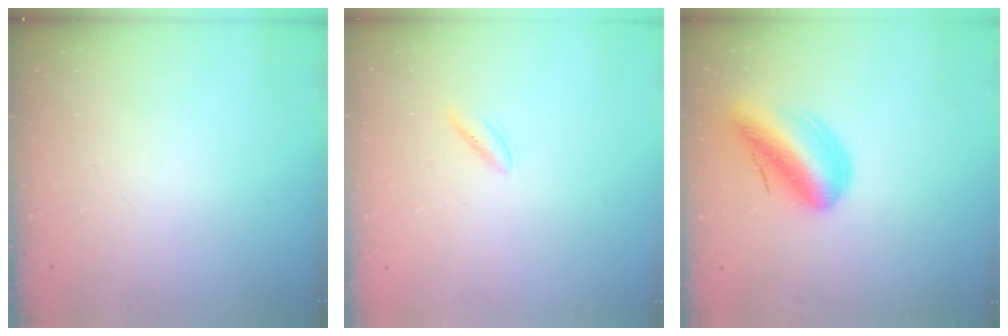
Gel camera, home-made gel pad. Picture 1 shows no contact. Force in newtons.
{"total": 2.3, "press": 2.1, "slide": 0.9}
{"total": 15.6, "press": 15.3, "slide": 3.3}